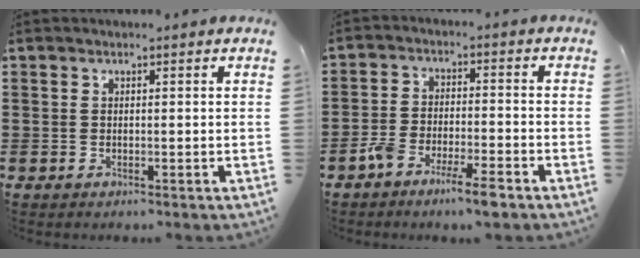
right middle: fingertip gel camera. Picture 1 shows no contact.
{"total": 5.2, "force": [-4.1, 0.8, 3.1], "torque": [-0.069, -0.002, -0.081]}